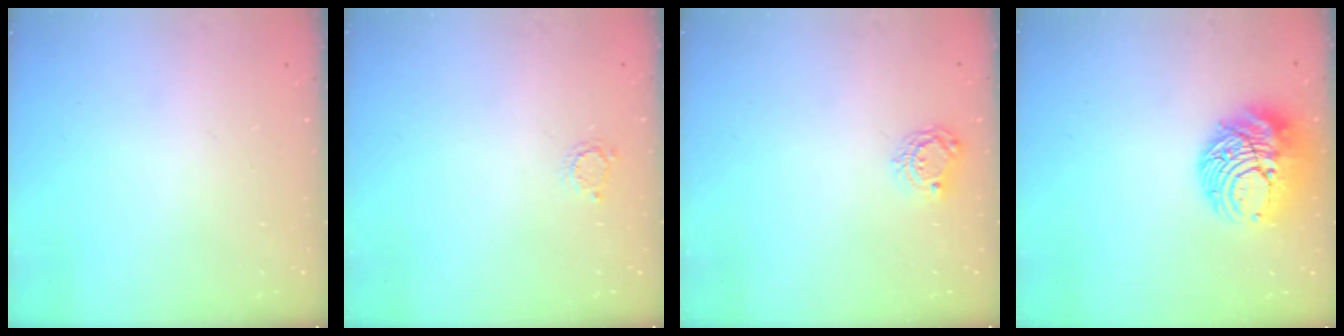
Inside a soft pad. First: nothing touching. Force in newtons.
{"total": 2.6, "press": 2.6, "slide": 0.4}
{"total": 5.0, "press": 5.0, "slide": 0.5}
{"total": 12.2, "press": 12.1, "slide": 1.0}